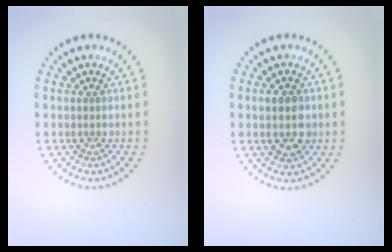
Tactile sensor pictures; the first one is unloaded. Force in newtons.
{"total": 3.6, "press": 3.6, "slide": 0.2}